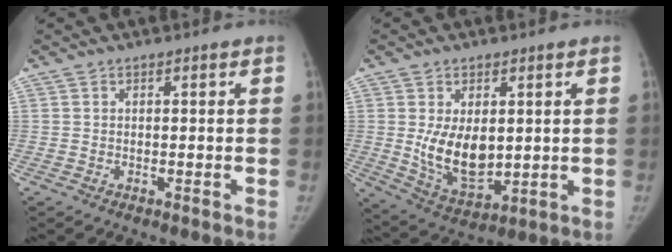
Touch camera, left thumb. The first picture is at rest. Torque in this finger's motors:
{"motor_torque": [0.17, 0.23, 0.77, -0.72, 0.09]}